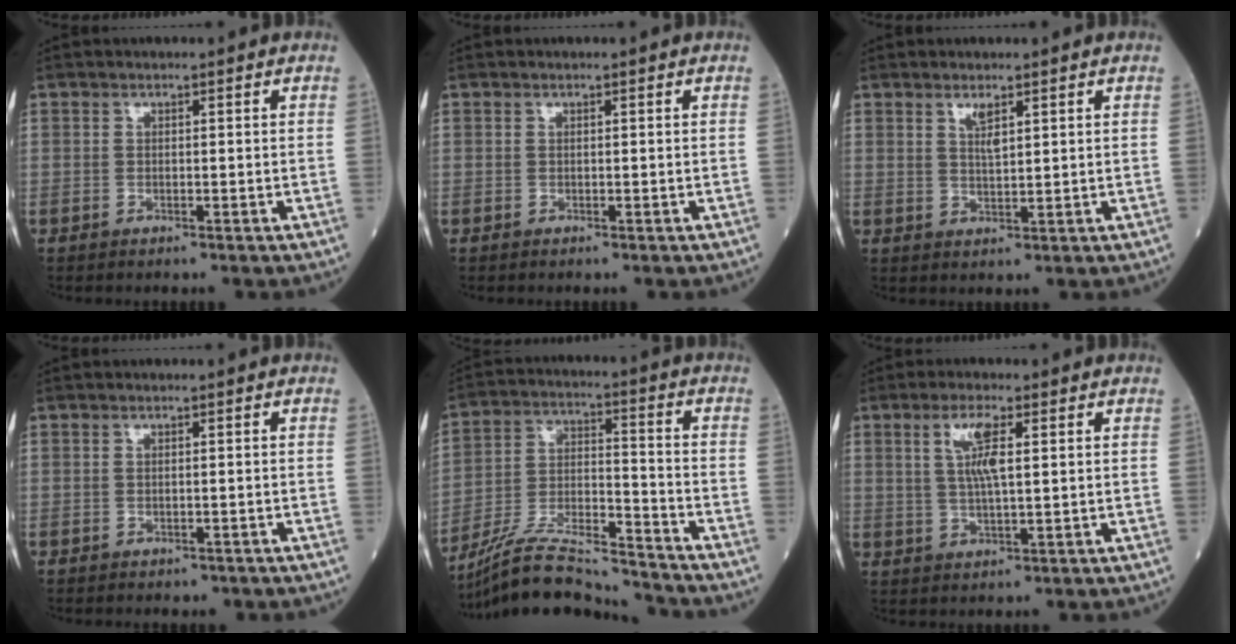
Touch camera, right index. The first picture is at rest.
{"total": 0.0}
{"total": 2.5, "force": [1.5, 0.5, 2.0], "torque": [-0.041, -0.002, 0.030]}
{"total": 0.9, "force": [-0.6, 0.6, 0.4], "torque": [-0.009, 0.001, -0.004]}
{"total": 15.4, "force": [-14.5, 0.9, 5.2], "torque": [-0.103, 0.009, -0.262]}
{"total": 5.5, "force": [1.7, 0.9, 5.1], "torque": [-0.104, 0.003, 0.035]}